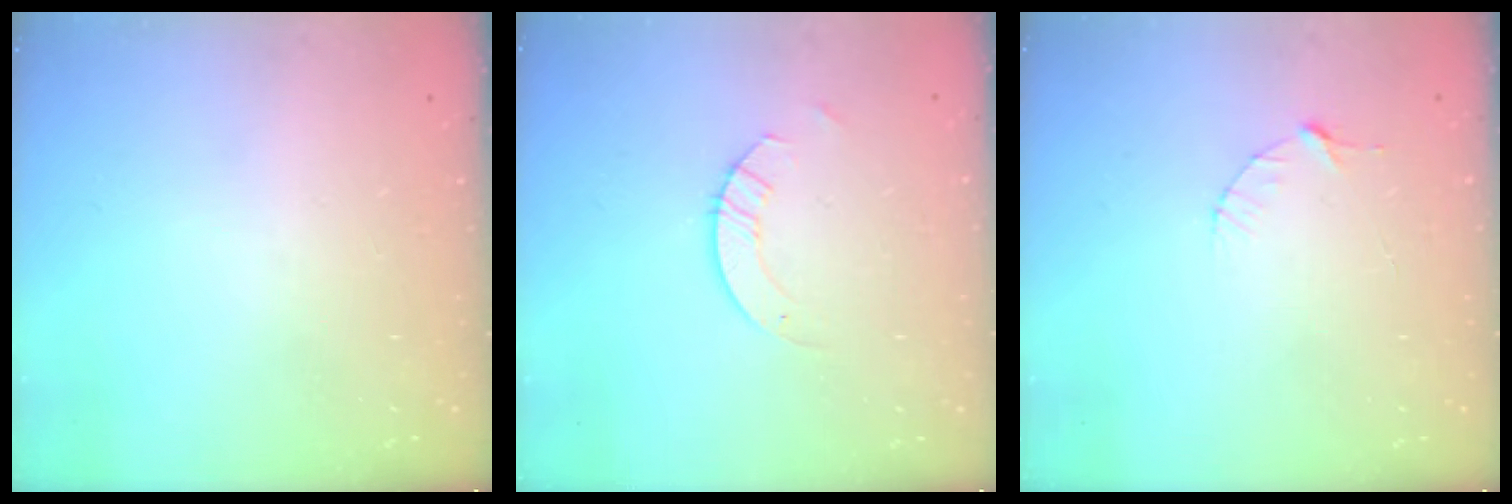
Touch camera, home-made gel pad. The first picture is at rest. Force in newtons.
{"total": 3.2, "press": 3.2, "slide": 0.3}
{"total": 3.8, "press": 3.7, "slide": 0.4}